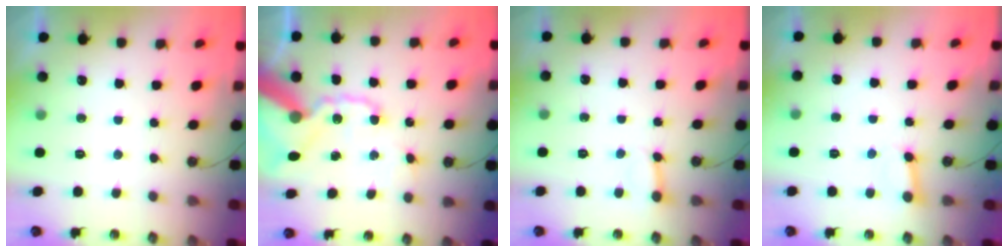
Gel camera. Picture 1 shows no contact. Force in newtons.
{"total": 21.3, "press": 21.0, "slide": 3.5}
{"total": 2.5, "press": 2.5, "slide": 0.2}
{"total": 3.5, "press": 3.4, "slide": 0.3}